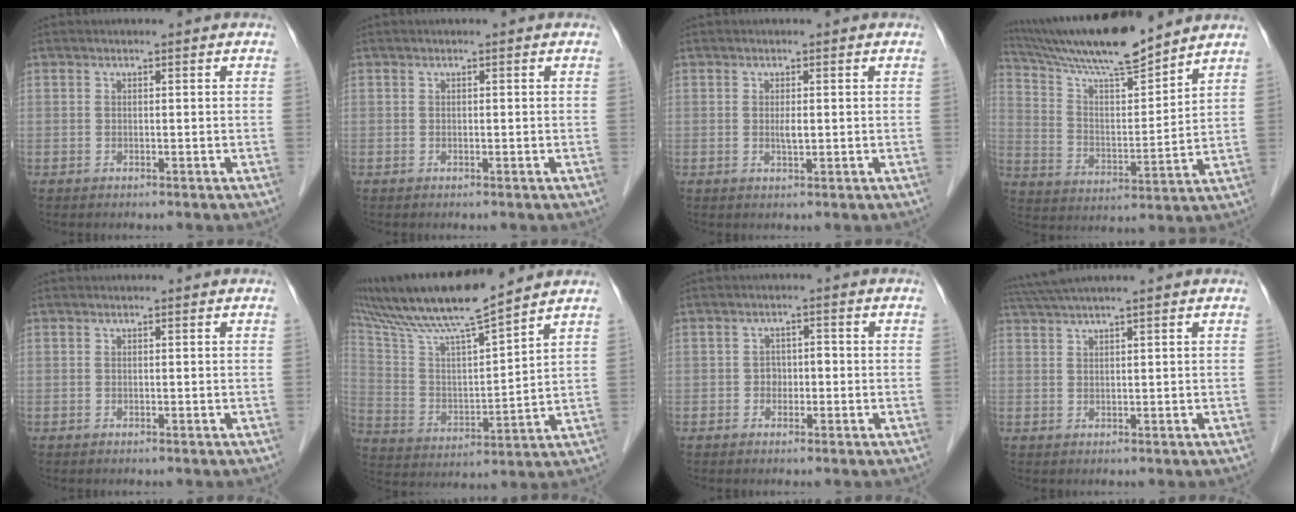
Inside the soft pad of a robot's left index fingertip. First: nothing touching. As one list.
[{"total": 0.0}, {"total": 1.6, "force": [0.1, 0.2, 1.6], "torque": [-0.030, -0.002, 0.002]}, {"total": 15.6, "force": [14.0, 0.6, 6.9], "torque": [-0.131, 0.007, 0.247]}, {"total": 0.0}, {"total": 16.7, "force": [14.3, -0.3, 8.7], "torque": [-0.169, 0.013, 0.257]}, {"total": 2.0, "force": [-0.5, 1.5, 1.3], "torque": [-0.016, 0.010, -0.009]}, {"total": 5.4, "force": [4.4, -1.2, 2.9], "torque": [-0.055, 0.029, 0.086]}]